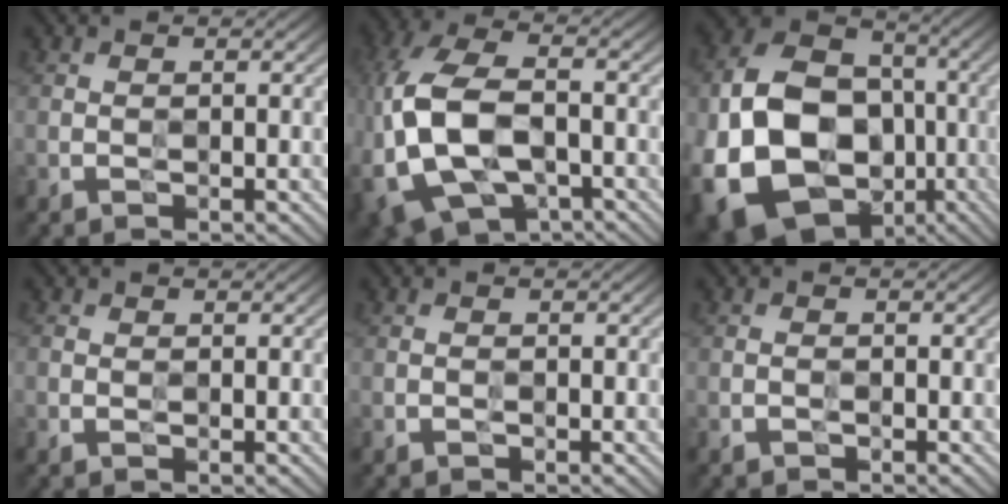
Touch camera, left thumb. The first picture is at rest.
{"total": 14.8, "force": [-3.7, 8.5, 11.5], "torque": [-0.281, -0.012, -0.071]}
{"total": 20.2, "force": [-4.8, 15.6, 11.9], "torque": [-0.251, -0.032, -0.076]}
{"total": 0.8, "force": [0.0, 0.6, 0.5], "torque": [-0.015, 0.000, -0.002]}
{"total": 0.5, "force": [-0.3, 0.2, 0.3], "torque": [-0.006, 0.001, -0.008]}
{"total": 0.8, "force": [-0.6, 0.4, 0.4], "torque": [-0.009, 0.001, -0.013]}